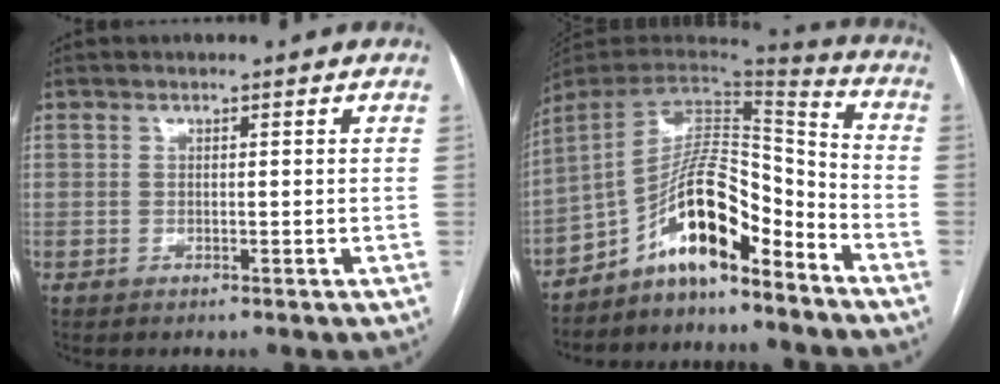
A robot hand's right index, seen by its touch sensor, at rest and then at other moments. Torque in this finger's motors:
{"motor_torque": [1.43, -0.71, 0.53, 0.10]}